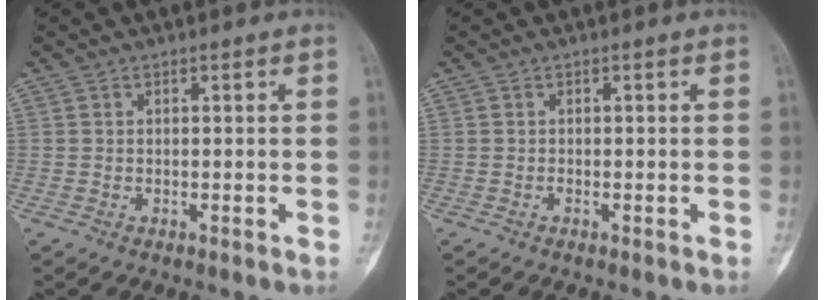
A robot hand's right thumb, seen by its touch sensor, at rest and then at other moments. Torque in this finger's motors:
{"motor_torque": [-0.34, -0.49, -0.12, 0.03, -0.03]}